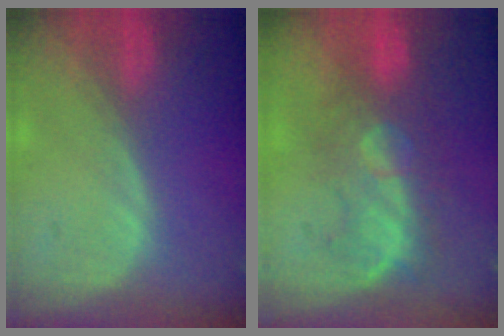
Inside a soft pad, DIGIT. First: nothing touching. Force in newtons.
{"total": 8.1, "press": 7.9, "slide": 1.7}